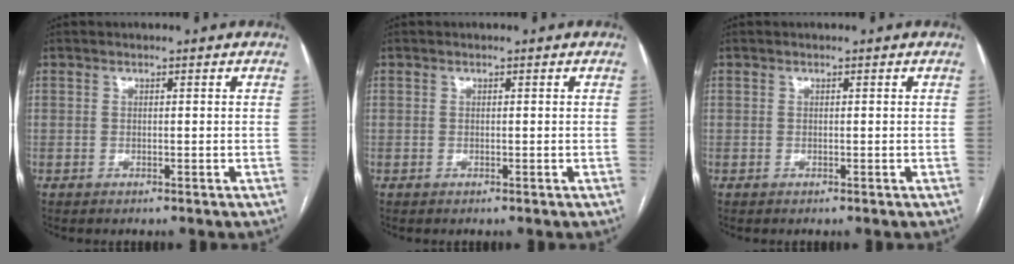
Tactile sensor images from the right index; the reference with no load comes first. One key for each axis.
{"total": 0.0}
{"total": 0.0}